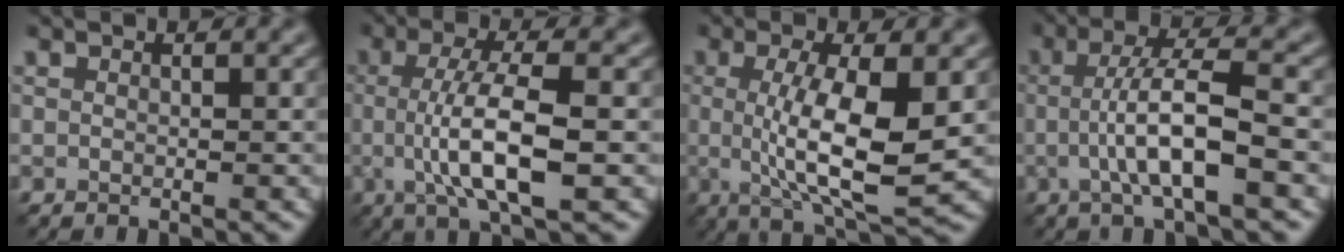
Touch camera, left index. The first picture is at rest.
{"total": 7.1, "force": [-0.7, 1.8, 6.8], "torque": [-0.121, -0.001, -0.010]}
{"total": 8.2, "force": [-0.1, 2.2, 7.9], "torque": [-0.132, -0.012, 0.004]}
{"total": 6.0, "force": [-1.0, 1.1, 5.8], "torque": [-0.106, 0.013, -0.021]}